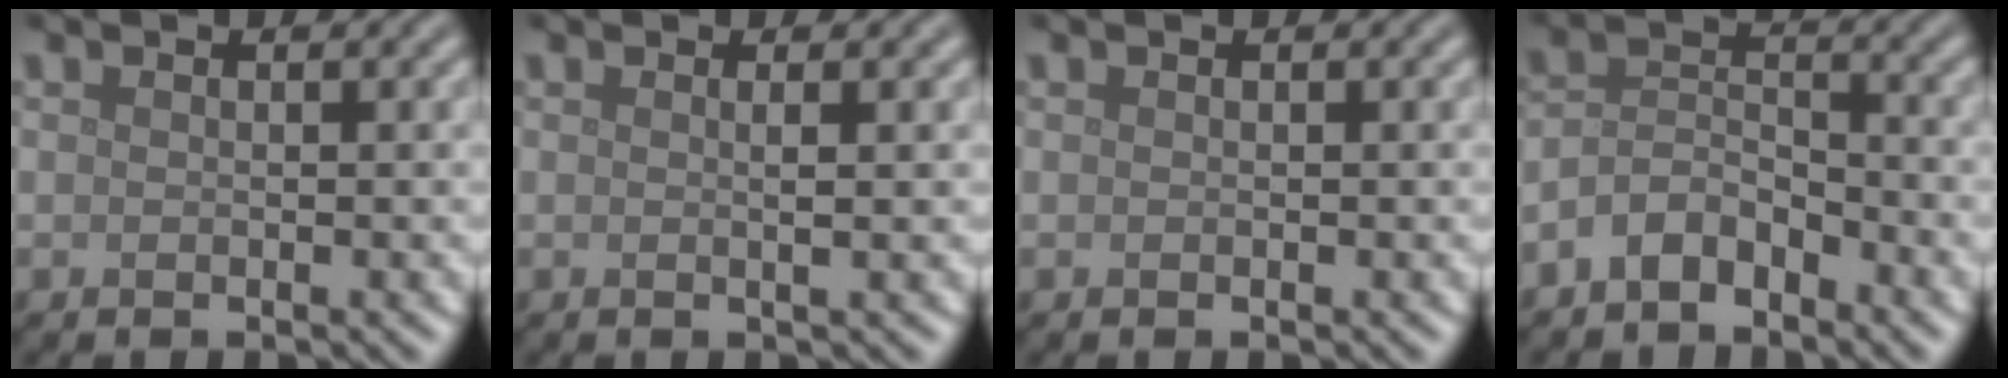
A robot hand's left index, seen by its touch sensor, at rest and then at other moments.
{"total": 1.2, "force": [0.2, 0.4, 1.2], "torque": [-0.015, 0.003, -0.002]}
{"total": 0.0}
{"total": 3.5, "force": [-2.5, 1.6, 1.8], "torque": [-0.034, 0.010, -0.056]}